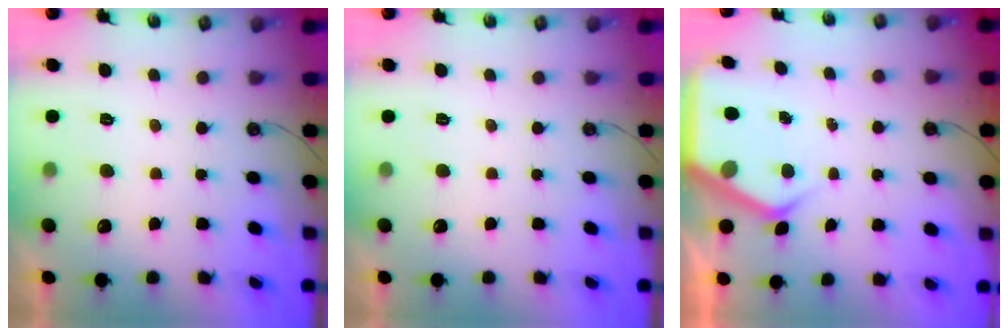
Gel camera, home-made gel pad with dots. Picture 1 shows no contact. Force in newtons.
{"total": 0.0}
{"total": 4.5, "press": 4.4, "slide": 0.6}